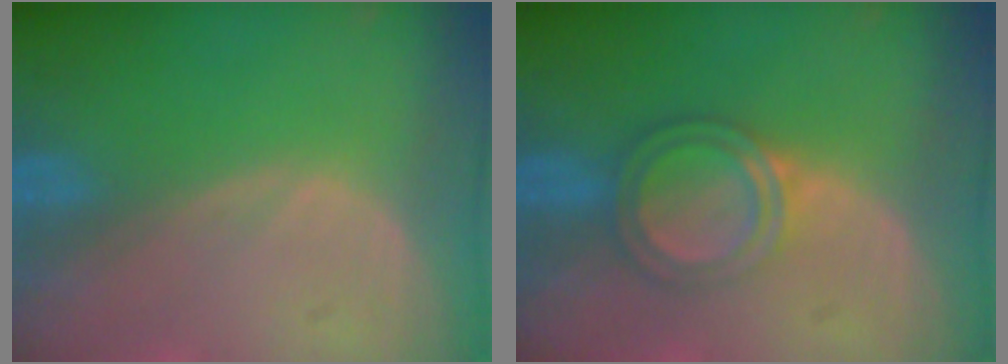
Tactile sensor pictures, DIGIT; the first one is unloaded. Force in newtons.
{"total": 5.1, "press": 4.7, "slide": 2.1}